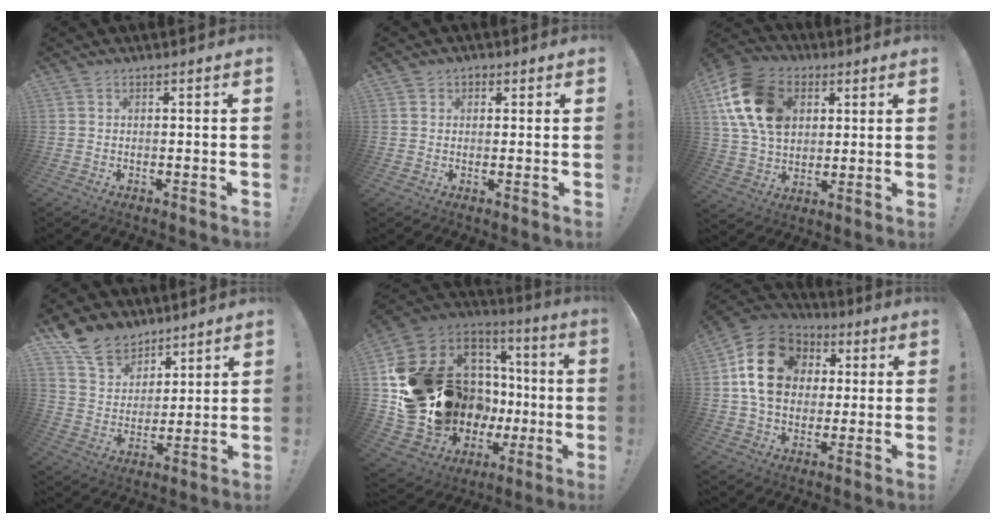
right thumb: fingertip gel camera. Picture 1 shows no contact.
{"total": 1.8, "force": [0.3, 1.6, 0.5], "torque": [0.006, -0.002, 0.003]}
{"total": 19.3, "force": [6.3, 14.1, 11.7], "torque": [-0.203, -0.018, 0.121]}
{"total": 12.3, "force": [9.5, 7.2, 2.8], "torque": [-0.048, -0.076, 0.186]}
{"total": 24.2, "force": [1.1, 19.6, 14.1], "torque": [-0.215, -0.059, 0.126]}
{"total": 18.8, "force": [3.8, 15.0, 10.6], "torque": [-0.159, 0.006, 0.079]}